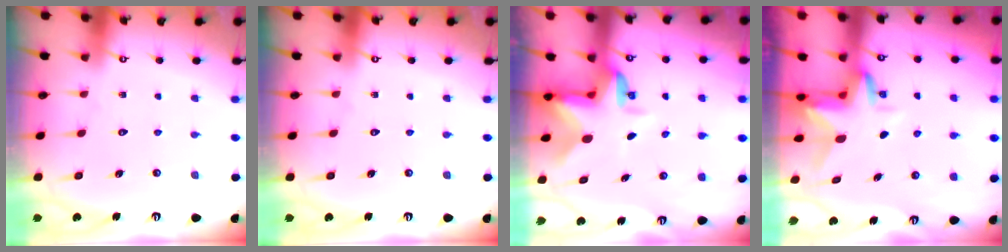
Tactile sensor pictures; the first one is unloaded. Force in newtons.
{"total": 0.0}
{"total": 4.7, "press": 4.6, "slide": 0.6}
{"total": 3.5, "press": 3.5, "slide": 0.3}